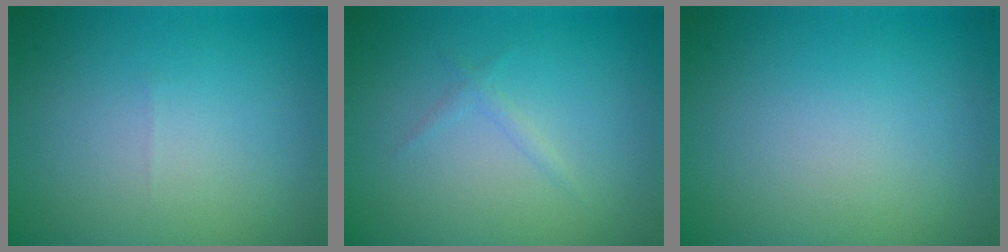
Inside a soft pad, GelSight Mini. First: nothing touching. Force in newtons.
{"total": 0.8, "press": 0.8, "slide": 0.1}
{"total": 0.0}